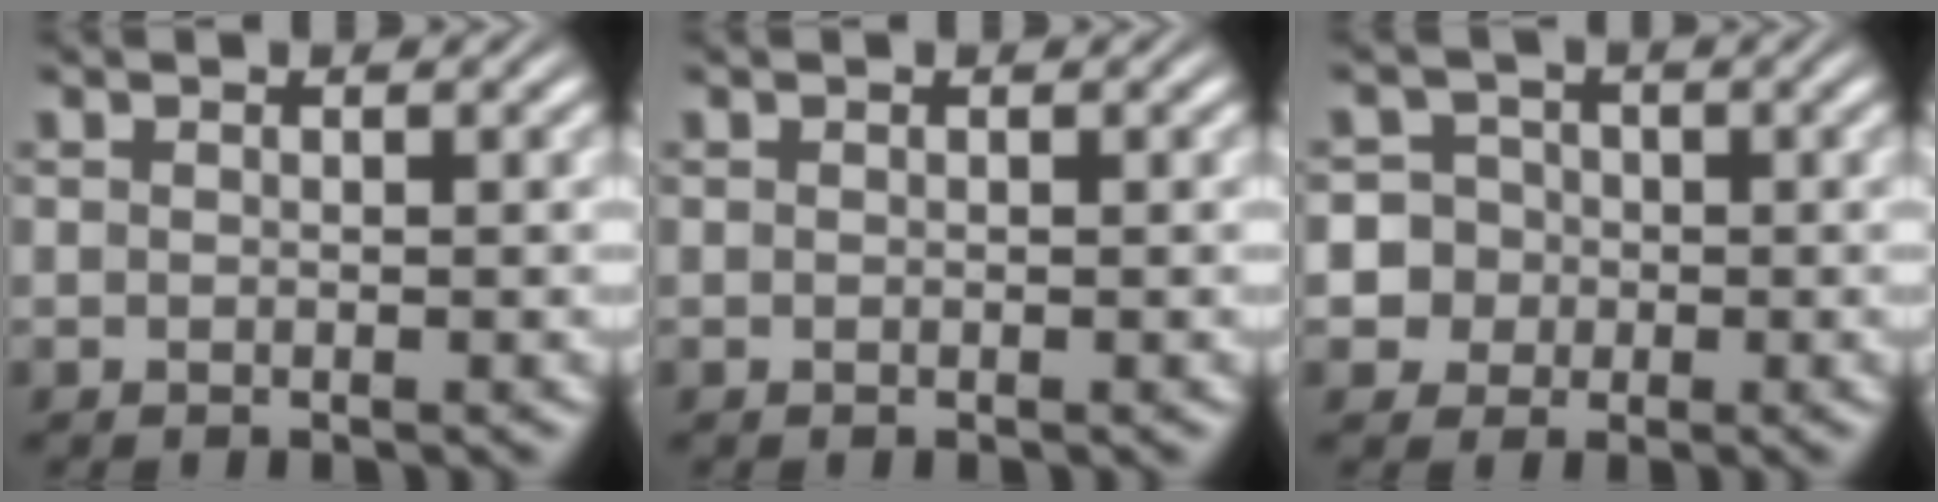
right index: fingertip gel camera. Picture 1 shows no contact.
{"total": 0.0}
{"total": 10.2, "force": [-2.1, 9.7, 2.6], "torque": [-0.100, -0.048, -0.032]}